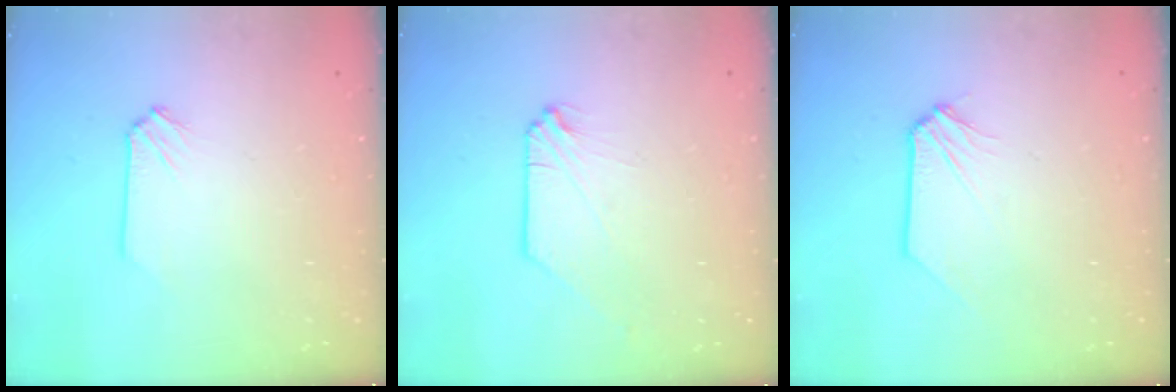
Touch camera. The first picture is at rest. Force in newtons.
{"total": 0.0}
{"total": 0.8, "press": 0.8, "slide": 0.1}